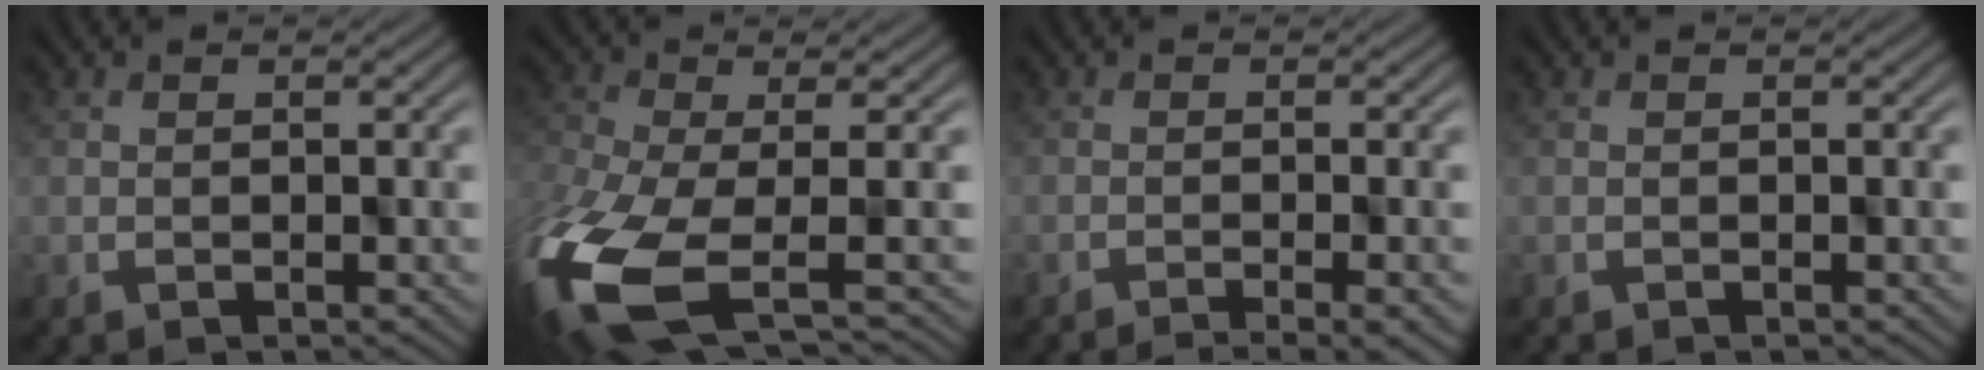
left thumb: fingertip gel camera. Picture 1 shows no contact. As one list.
[{"total": 13.6, "force": [-5.4, 6.4, 10.7], "torque": [-0.292, -0.062, -0.059]}, {"total": 3.6, "force": [-2.6, 0.1, 2.5], "torque": [-0.033, 0.011, -0.043]}, {"total": 0.5, "force": [-0.5, 0.0, 0.0], "torque": [0.000, -0.002, -0.008]}]